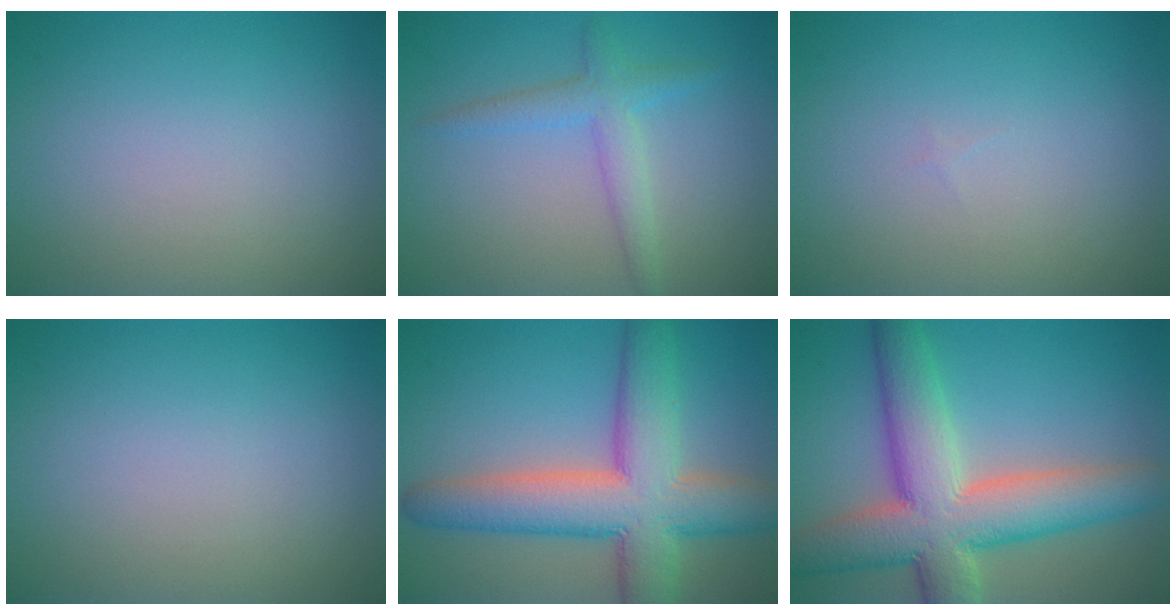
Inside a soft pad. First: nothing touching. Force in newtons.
{"total": 2.7, "press": 2.7, "slide": 0.2}
{"total": 0.0}
{"total": 0.0}
{"total": 10.0, "press": 10.0, "slide": 0.5}
{"total": 10.6, "press": 10.6, "slide": 0.7}